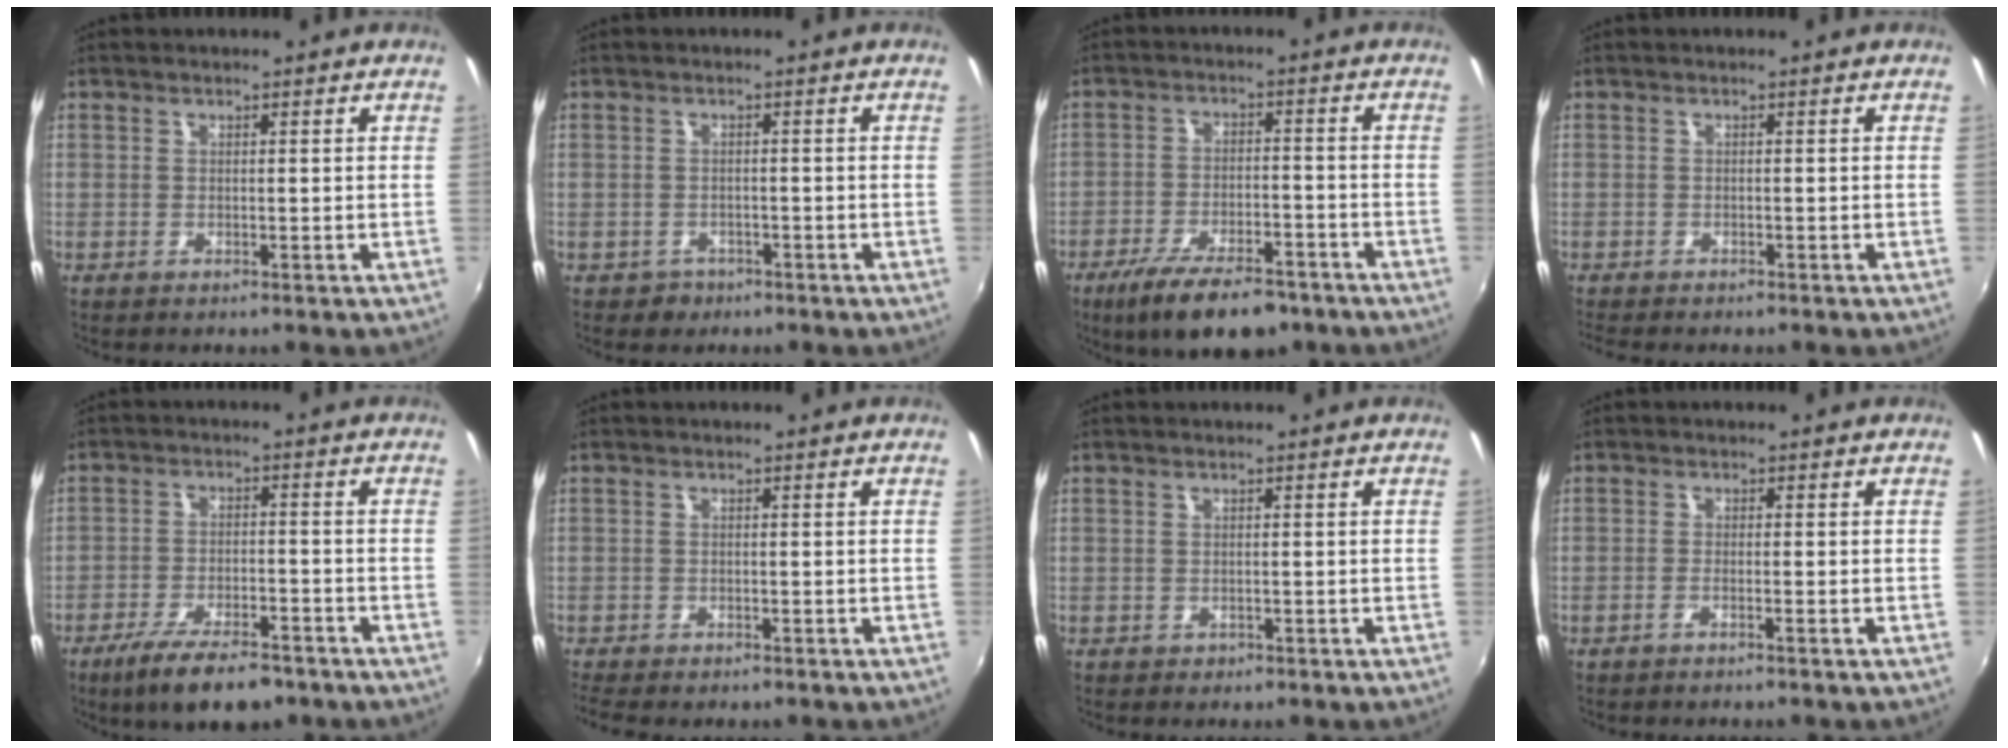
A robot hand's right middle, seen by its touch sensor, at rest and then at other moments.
{"total": 2.9, "force": [-1.6, 2.4, 0.5], "torque": [-0.017, -0.001, -0.022]}
{"total": 13.2, "force": [-9.6, 4.4, 7.8], "torque": [-0.164, -0.026, -0.155]}
{"total": 3.3, "force": [-2.9, 0.8, 1.3], "torque": [-0.033, -0.022, -0.048]}
{"total": 11.0, "force": [-8.1, 3.4, 6.6], "torque": [-0.144, -0.021, -0.134]}
{"total": 4.5, "force": [-3.7, 1.4, 2.1], "torque": [-0.052, -0.028, -0.063]}
{"total": 0.9, "force": [-0.4, 0.7, 0.2], "torque": [-0.004, -0.003, -0.003]}
{"total": 1.4, "force": [-1.0, -0.4, 0.8], "torque": [-0.017, 0.000, -0.021]}